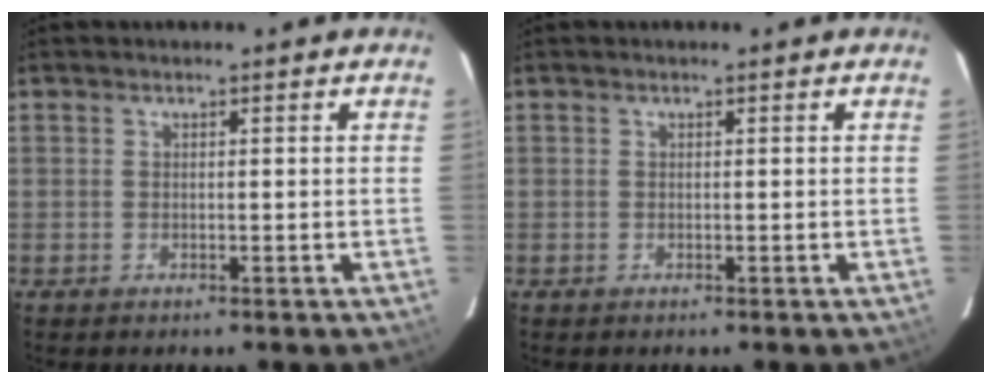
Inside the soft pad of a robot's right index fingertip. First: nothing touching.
{"total": 0.0}